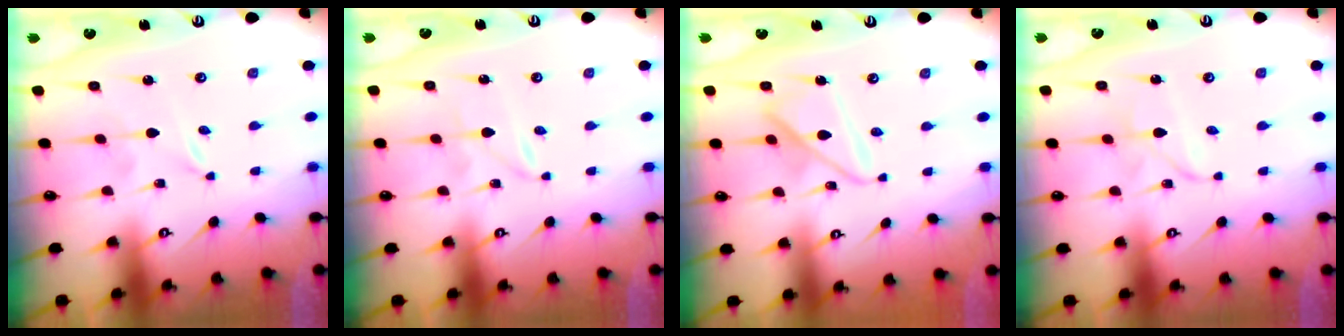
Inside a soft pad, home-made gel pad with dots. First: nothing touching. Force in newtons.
{"total": 1.2, "press": 1.2, "slide": 0.1}
{"total": 10.2, "press": 10.1, "slide": 0.9}
{"total": 2.6, "press": 2.6, "slide": 0.2}